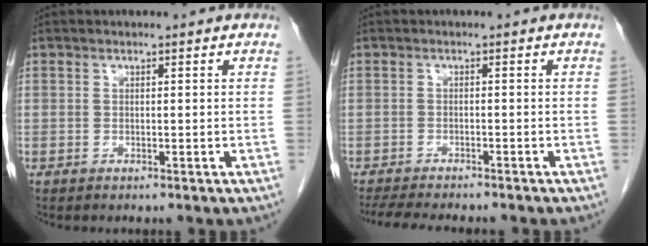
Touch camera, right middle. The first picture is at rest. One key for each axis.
{"total": 9.8, "fx": -8.7, "fy": 1.5, "fz": 4.2, "tx": -0.062, "ty": -0.013, "tz": -0.125}